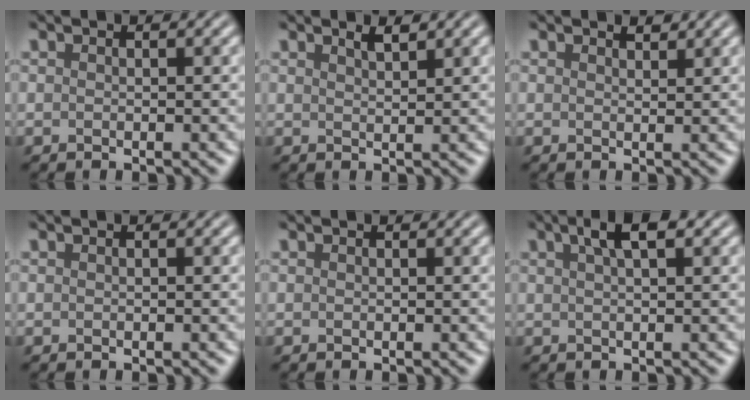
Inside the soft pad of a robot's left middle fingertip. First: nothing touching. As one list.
[{"total": 1.2, "force": [1.1, 0.1, 0.6], "torque": [-0.014, 0.000, 0.018]}, {"total": 1.0, "force": [1.0, 0.2, 0.3], "torque": [-0.010, -0.001, 0.017]}, {"total": 0.0}, {"total": 0.0}, {"total": 2.7, "force": [1.5, 0.6, 2.2], "torque": [-0.032, 0.006, 0.024]}]